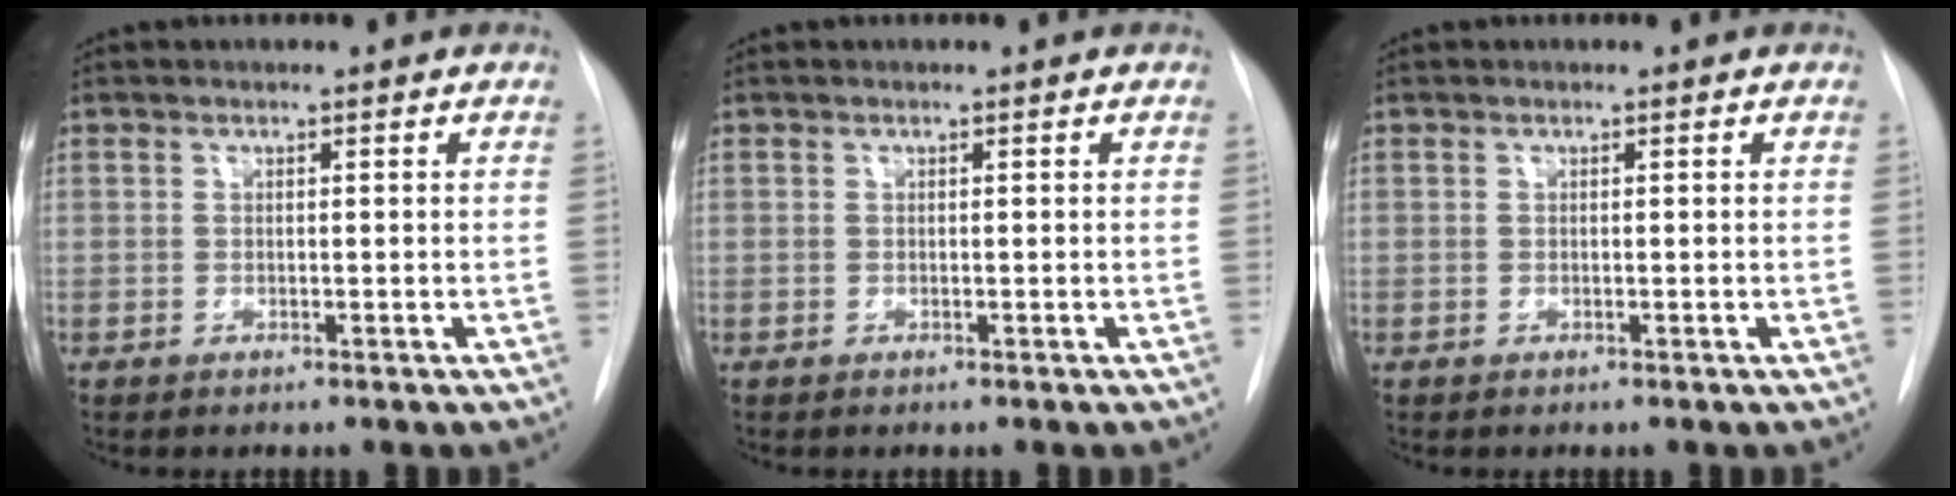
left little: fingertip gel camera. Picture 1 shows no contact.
{"total": 0.0}
{"total": 0.0}